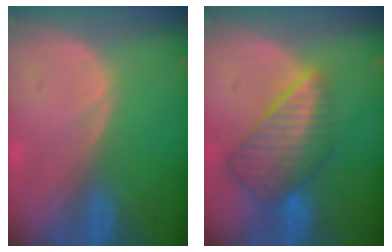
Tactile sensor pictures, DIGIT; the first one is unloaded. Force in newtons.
{"total": 8.8, "press": 7.7, "slide": 4.4}